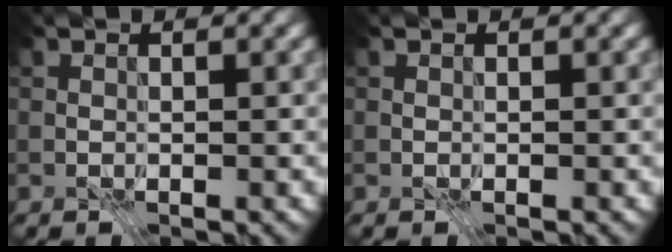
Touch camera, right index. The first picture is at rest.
{"total": 0.0}